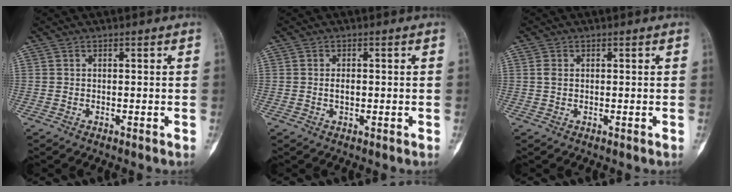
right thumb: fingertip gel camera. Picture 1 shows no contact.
{"total": 1.7, "force": [-0.1, 0.9, 1.4], "torque": [-0.021, 0.001, -0.001]}
{"total": 1.2, "force": [0.3, 0.9, 0.8], "torque": [-0.014, 0.003, 0.007]}